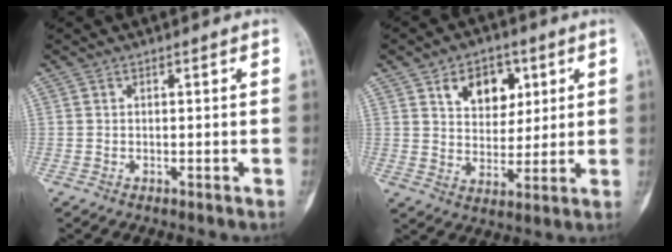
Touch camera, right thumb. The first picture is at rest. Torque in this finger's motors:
{"motor_torque": [-0.55, 0.84, 0.37, -0.22, 0.05]}